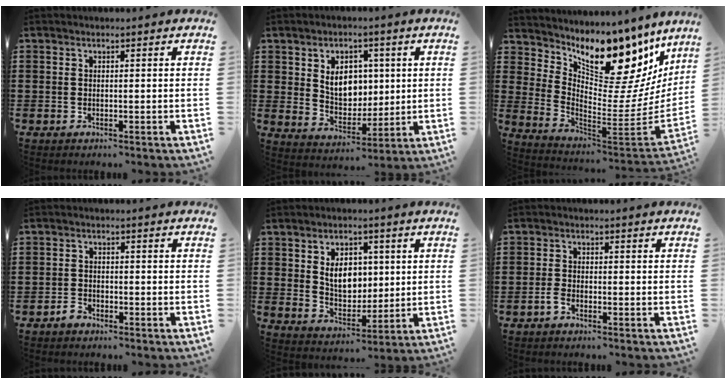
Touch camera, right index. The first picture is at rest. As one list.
[{"total": 7.1, "force": [1.7, 5.4, 4.3], "torque": [-0.079, 0.008, 0.027]}, {"total": 13.2, "force": [9.3, 5.7, 7.4], "torque": [-0.113, -0.096, 0.156]}, {"total": 1.8, "force": [-1.5, 0.9, 0.4], "torque": [-0.012, 0.002, -0.032]}, {"total": 6.9, "force": [1.5, 4.9, 4.6], "torque": [-0.081, 0.007, 0.021]}, {"total": 1.8, "force": [-1.2, 0.7, 1.0], "torque": [-0.028, -0.003, -0.026]}]